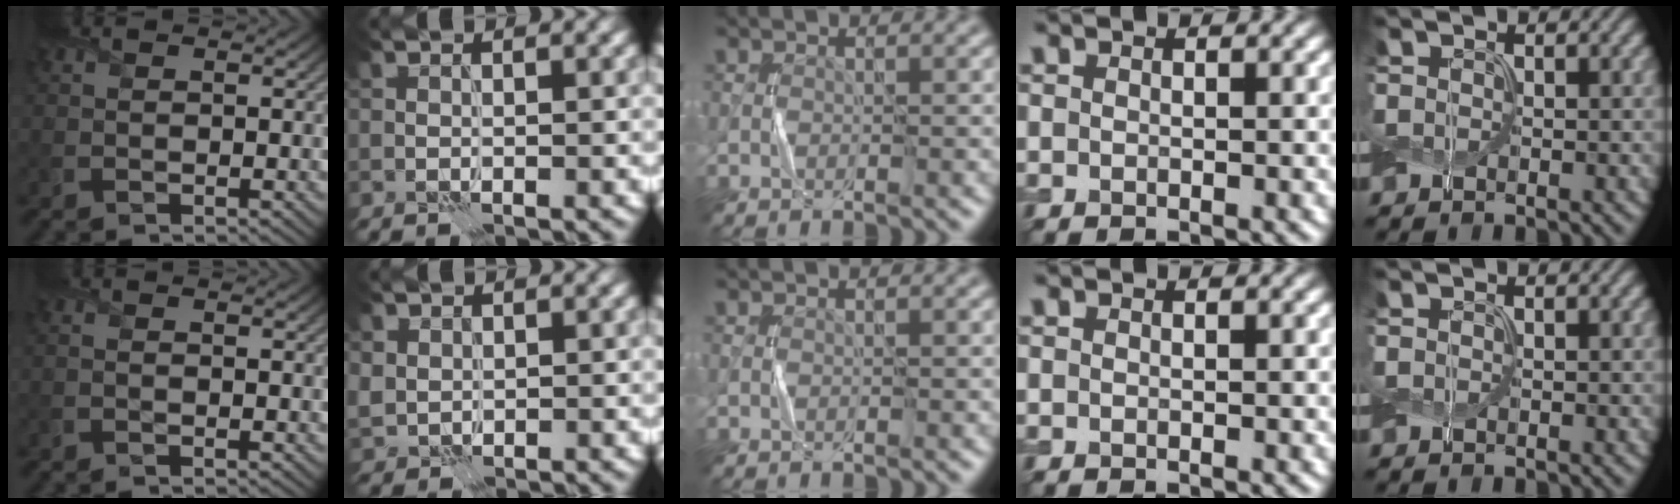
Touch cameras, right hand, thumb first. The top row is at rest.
{"thumb": {"total": 0.5, "force": [-0.3, 0.1, 0.4], "torque": [-0.010, 0.000, -0.007]}, "index": {"total": 1.6, "force": [0.7, 1.4, 0.4], "torque": [-0.014, -0.003, 0.016]}}